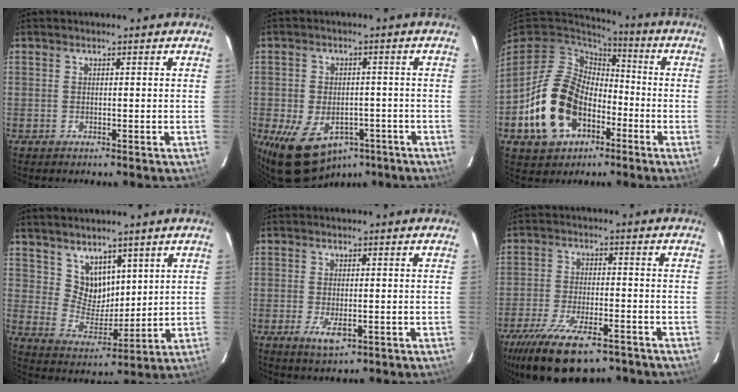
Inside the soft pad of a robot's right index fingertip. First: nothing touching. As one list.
[{"total": 13.3, "force": [-6.7, 9.1, 7.0], "torque": [-0.156, -0.006, -0.085]}, {"total": 18.5, "force": [-5.9, 13.5, 11.1], "torque": [-0.262, 0.021, -0.086]}, {"total": 8.1, "force": [5.1, 5.7, 2.7], "torque": [-0.041, 0.000, 0.109]}, {"total": 4.2, "force": [-1.5, 1.7, 3.5], "torque": [-0.070, -0.011, -0.022]}, {"total": 15.9, "force": [-11.1, 5.7, 9.9], "torque": [-0.211, -0.039, -0.187]}]